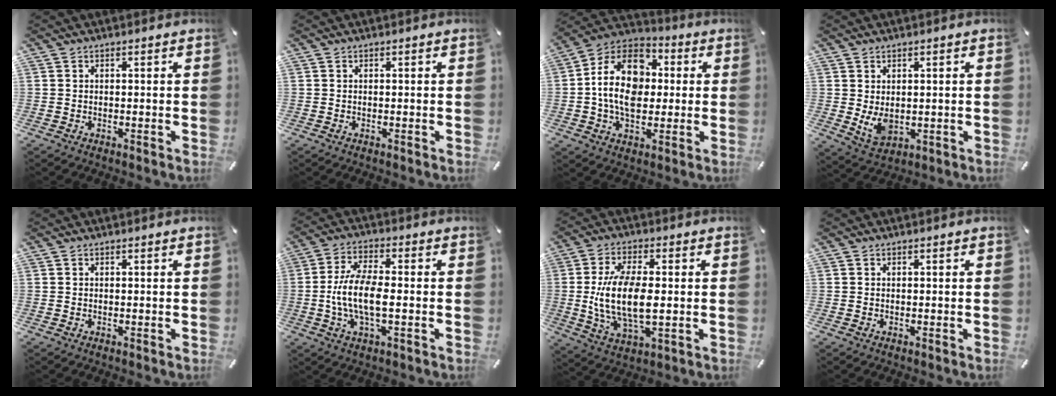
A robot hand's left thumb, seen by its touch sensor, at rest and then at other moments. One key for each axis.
{"total": 0.0}
{"total": 16.0, "fx": 0.1, "fy": 12.0, "fz": 10.6, "tx": -0.209, "ty": 0.018, "tz": 0.002}
{"total": 5.5, "fx": 0.4, "fy": 4.2, "fz": 3.5, "tx": -0.074, "ty": -0.012, "tz": 0.006}
{"total": 0.0}
{"total": 10.0, "fx": -1.6, "fy": 4.0, "fz": 9.1, "tx": -0.184, "ty": -0.004, "tz": -0.029}
{"total": 13.6, "fx": -0.2, "fy": 6.7, "fz": 11.8, "tx": -0.256, "ty": -0.006, "tz": -0.003}
{"total": 0.0}